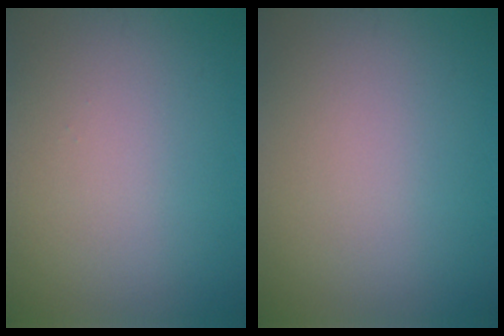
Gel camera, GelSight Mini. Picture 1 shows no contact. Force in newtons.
{"total": 0.0}